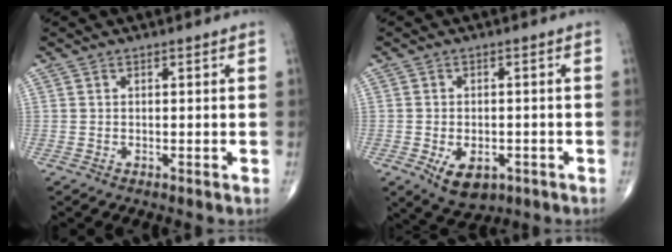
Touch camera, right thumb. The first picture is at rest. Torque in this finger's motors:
{"motor_torque": [-0.20, 0.31, 0.30, 0.12, 0.13]}